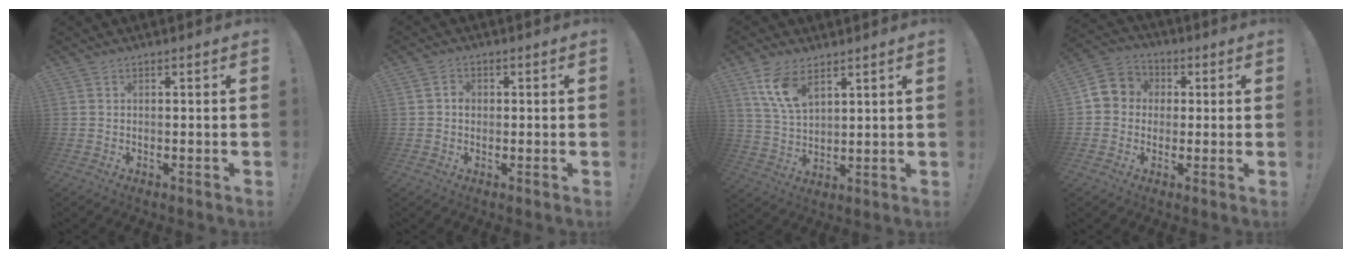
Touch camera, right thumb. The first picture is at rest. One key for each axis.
{"total": 2.6, "fx": -0.3, "fy": 2.2, "fz": 1.3, "tx": -0.016, "ty": 0.005, "tz": -0.007}
{"total": 10.3, "fx": 6.2, "fy": 5.1, "fz": 6.4, "tx": -0.129, "ty": -0.021, "tz": 0.118}
{"total": 7.3, "fx": -0.3, "fy": 7.0, "fz": 2.0, "tx": -0.035, "ty": 0.014, "tz": 0.000}